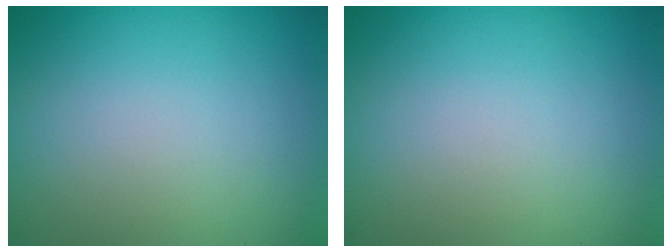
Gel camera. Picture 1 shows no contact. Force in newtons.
{"total": 0.0}